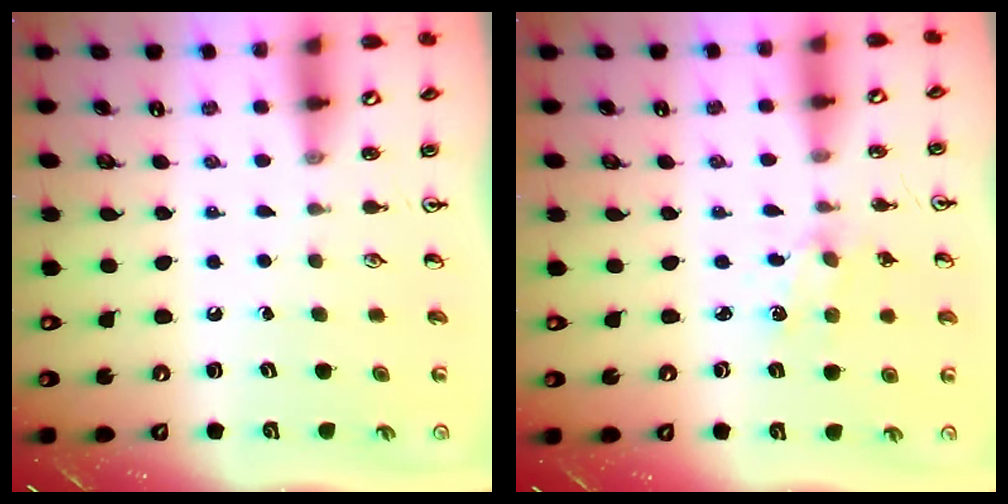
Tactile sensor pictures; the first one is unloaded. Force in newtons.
{"total": 2.7, "press": 2.7, "slide": 0.3}